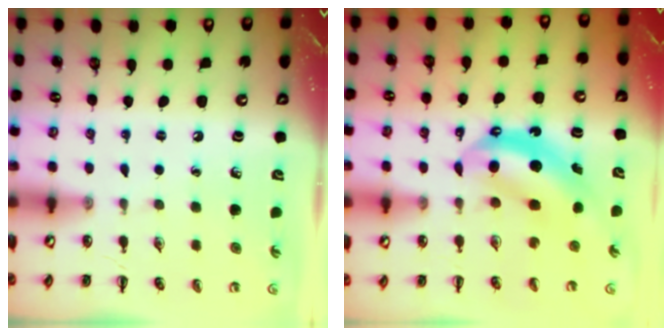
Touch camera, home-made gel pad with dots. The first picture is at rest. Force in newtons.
{"total": 6.4, "press": 6.3, "slide": 1.0}